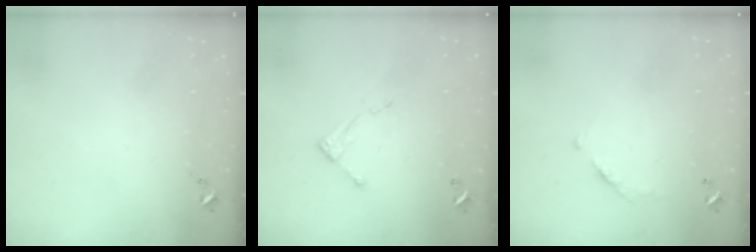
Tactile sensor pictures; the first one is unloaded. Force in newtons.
{"total": 4.7, "press": 4.6, "slide": 0.4}
{"total": 6.5, "press": 6.5, "slide": 0.4}